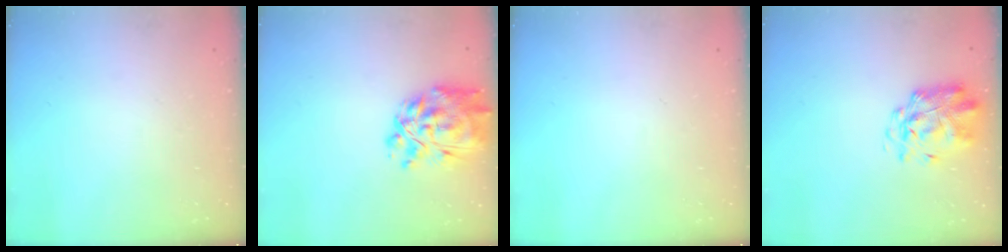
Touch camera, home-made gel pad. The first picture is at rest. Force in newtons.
{"total": 13.9, "press": 13.1, "slide": 4.7}
{"total": 0.0}
{"total": 3.0, "press": 2.9, "slide": 0.7}